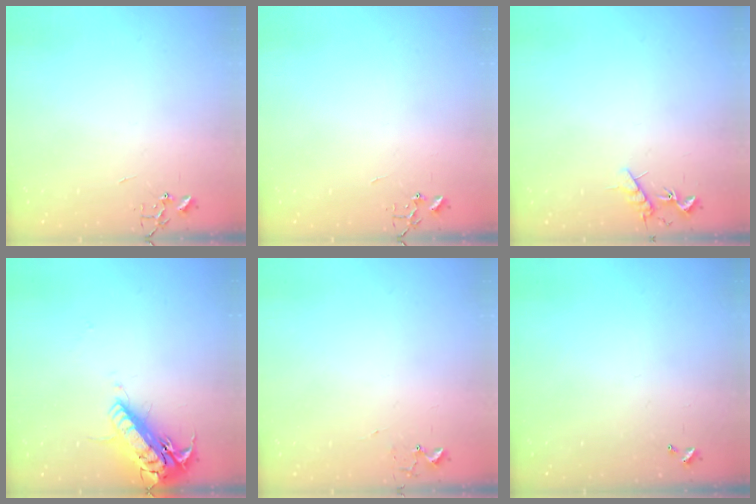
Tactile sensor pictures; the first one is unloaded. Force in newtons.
{"total": 0.0}
{"total": 7.0, "press": 6.9, "slide": 0.6}
{"total": 17.6, "press": 17.3, "slide": 3.4}
{"total": 5.4, "press": 5.4, "slide": 0.7}
{"total": 0.0}